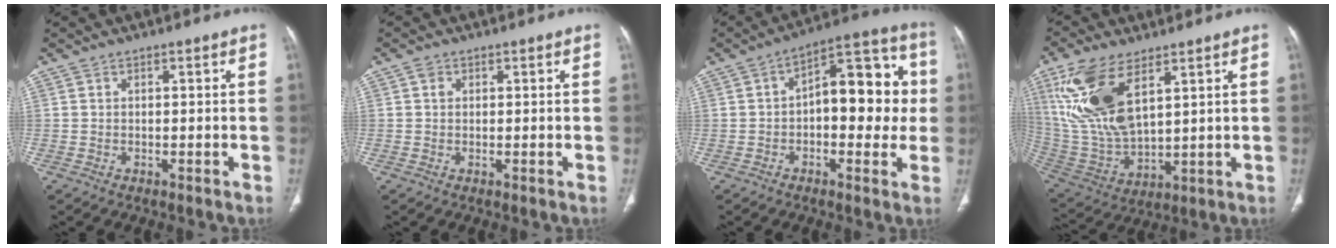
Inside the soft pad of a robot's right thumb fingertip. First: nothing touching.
{"total": 1.2, "force": [0.4, 1.0, 0.6], "torque": [-0.006, 0.000, 0.005]}
{"total": 16.4, "force": [0.5, 8.5, 14.0], "torque": [-0.145, 0.037, 0.000]}
{"total": 17.3, "force": [7.7, 8.0, 13.3], "torque": [-0.277, -0.026, 0.166]}